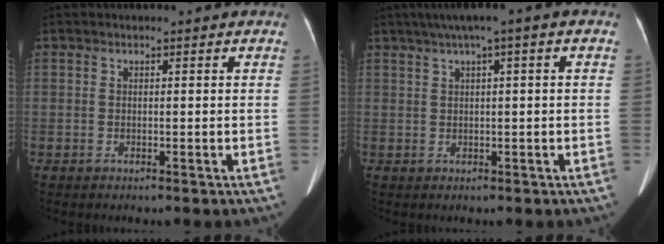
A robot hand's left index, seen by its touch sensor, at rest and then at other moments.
{"total": 5.1, "force": [2.2, 0.0, 4.6], "torque": [-0.083, 0.027, 0.036]}